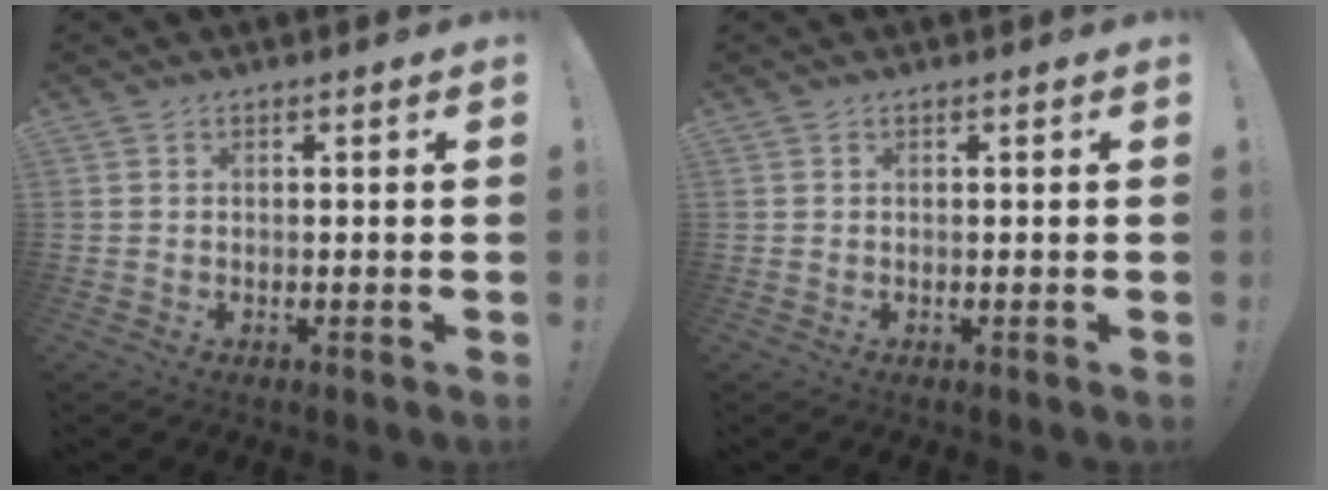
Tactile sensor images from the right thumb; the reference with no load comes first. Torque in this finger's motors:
{"motor_torque": [0.09, -0.07, -0.02, -0.02, 0.00]}